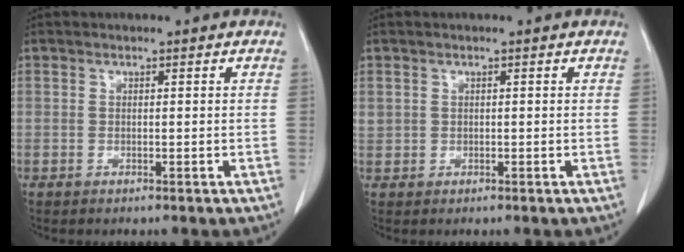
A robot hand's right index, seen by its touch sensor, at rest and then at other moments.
{"total": 1.2, "force": [0.5, 1.1, 0.3], "torque": [-0.005, 0.012, 0.012]}